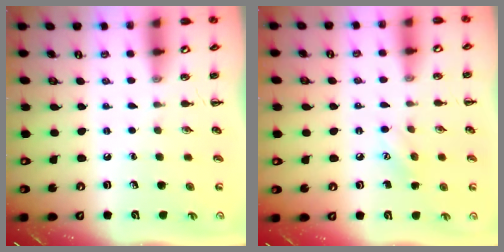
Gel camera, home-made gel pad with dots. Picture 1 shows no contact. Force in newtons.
{"total": 5.6, "press": 5.4, "slide": 1.4}